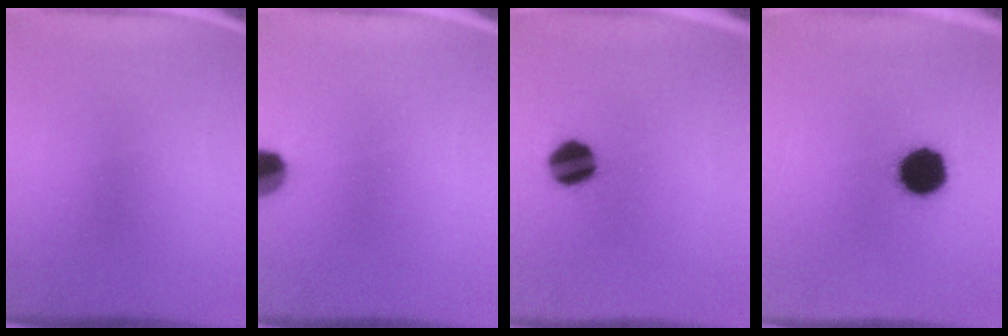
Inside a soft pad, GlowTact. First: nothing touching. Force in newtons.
{"total": 6.5}
{"total": 8.9}
{"total": 12.0}